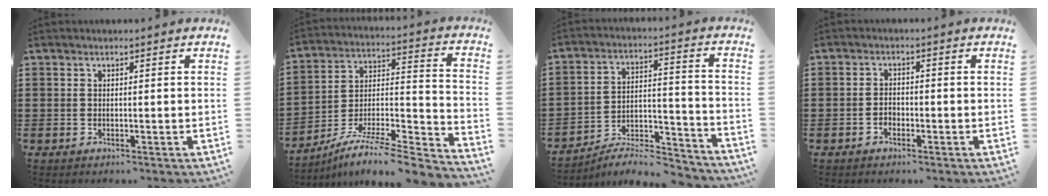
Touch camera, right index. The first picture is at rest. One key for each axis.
{"total": 6.4, "fx": -5.0, "fy": 0.8, "fz": 3.8, "tx": -0.067, "ty": -0.008, "tz": -0.102}
{"total": 6.8, "fx": -6.2, "fy": 1.5, "fz": 2.2, "tx": -0.029, "ty": 0.012, "tz": -0.120}
{"total": 1.7, "fx": -1.0, "fy": 1.0, "fz": 1.0, "tx": -0.022, "ty": 0.000, "tz": -0.020}